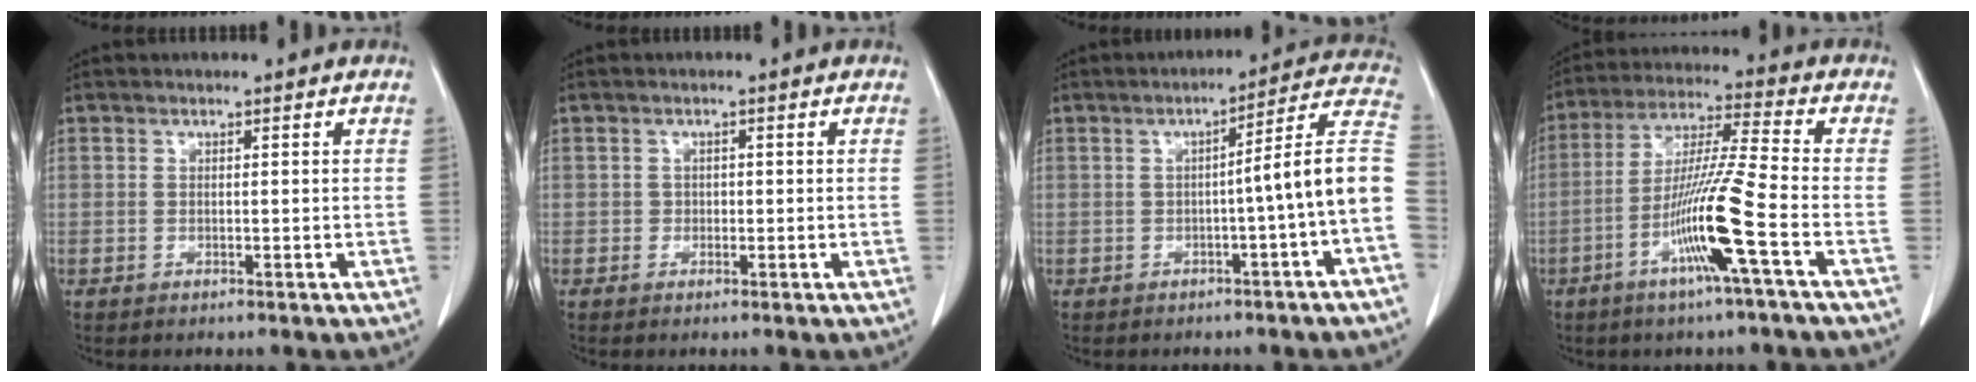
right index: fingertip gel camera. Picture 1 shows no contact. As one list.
[{"total": 0.8, "force": [-0.2, 0.8, 0.1], "torque": [0.006, 0.004, -0.004]}, {"total": 9.9, "force": [-2.0, -1.5, 9.6], "torque": [-0.117, 0.025, -0.033]}, {"total": 12.3, "force": [-4.8, -1.4, 11.2], "torque": [-0.217, -0.009, -0.097]}]